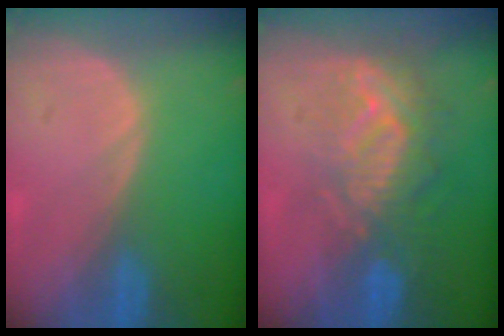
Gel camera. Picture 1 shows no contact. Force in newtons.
{"total": 9.4, "press": 8.5, "slide": 4.1}